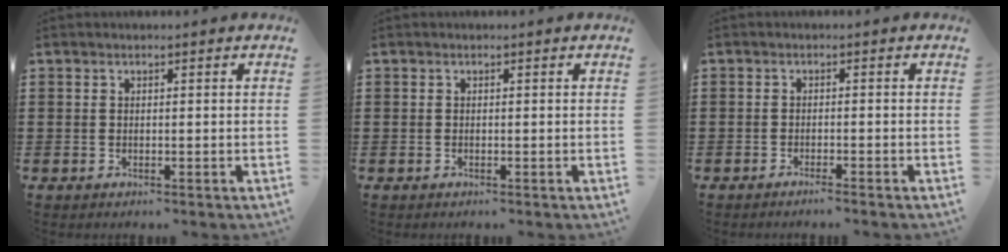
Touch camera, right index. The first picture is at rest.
{"total": 0.0}
{"total": 1.3, "force": [-1.2, -0.2, 0.5], "torque": [-0.008, 0.000, -0.023]}